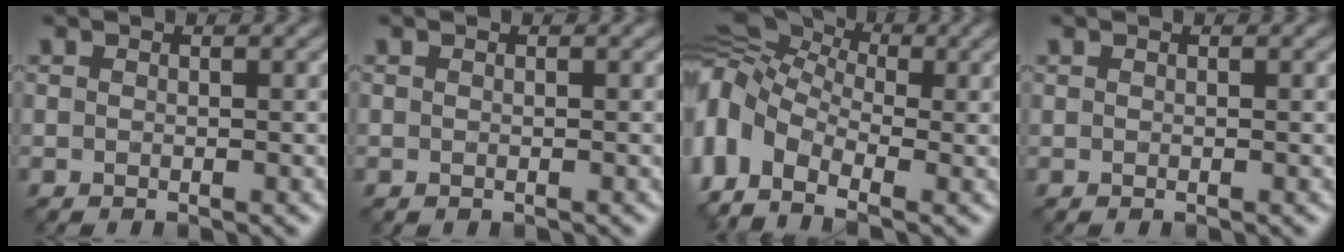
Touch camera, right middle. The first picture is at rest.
{"total": 0.0}
{"total": 11.4, "force": [-1.8, 8.1, 7.9], "torque": [-0.180, 0.004, -0.046]}
{"total": 0.0}